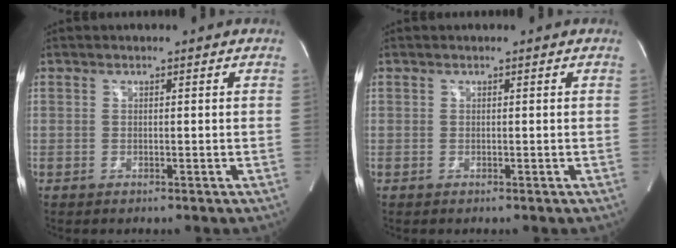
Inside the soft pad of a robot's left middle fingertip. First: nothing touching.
{"total": 0.0}